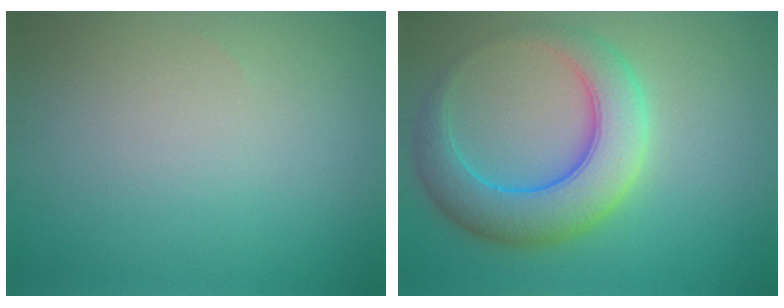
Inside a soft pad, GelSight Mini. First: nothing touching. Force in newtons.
{"total": 7.4, "press": 7.4, "slide": 0.3}